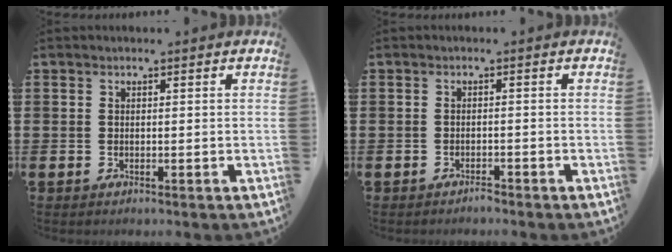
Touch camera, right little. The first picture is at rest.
{"total": 0.9, "force": [-0.9, 0.1, 0.1], "torque": [0.004, -0.005, -0.021]}